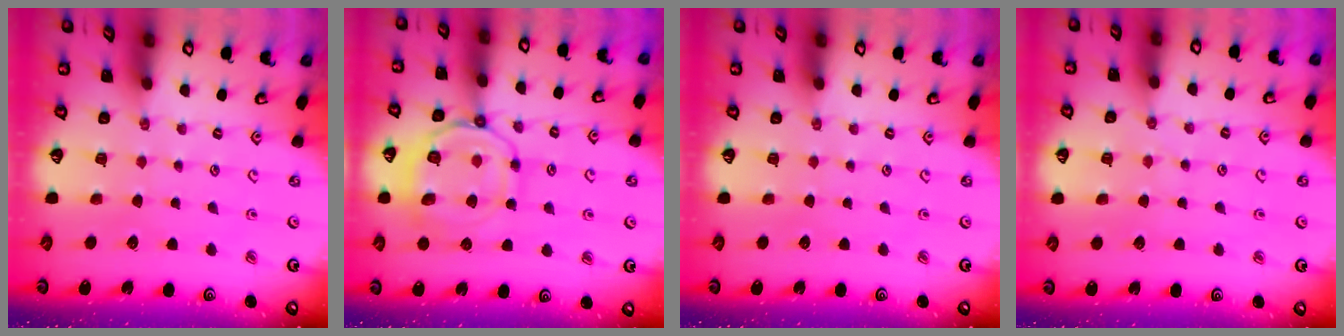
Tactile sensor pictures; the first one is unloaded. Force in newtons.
{"total": 12.3, "press": 12.3, "slide": 1.4}
{"total": 0.0}
{"total": 2.9, "press": 2.9, "slide": 0.2}